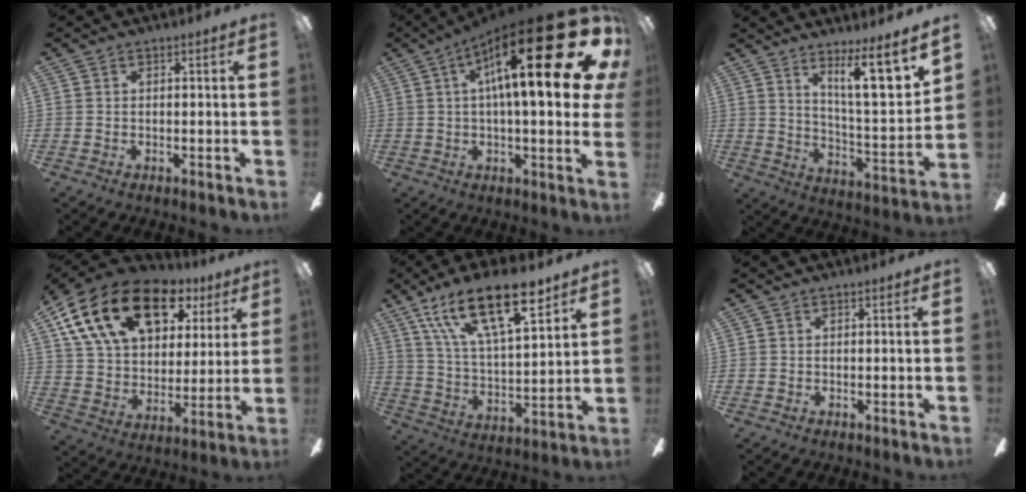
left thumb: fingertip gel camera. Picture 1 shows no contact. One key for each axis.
{"total": 30.9, "fx": 9.7, "fy": 9.1, "fz": 27.9, "tx": -0.411, "ty": -0.057, "tz": 0.153}
{"total": 14.5, "fx": 9.4, "fy": 2.2, "fz": 10.9, "tx": -0.166, "ty": -0.063, "tz": 0.144}
{"total": 21.9, "fx": 12.2, "fy": 12.5, "fz": 13.2, "tx": -0.243, "ty": -0.048, "tz": 0.219}
{"total": 22.6, "fx": 14.1, "fy": 8.4, "fz": 15.5, "tx": -0.267, "ty": -0.071, "tz": 0.238}
{"total": 0.0}